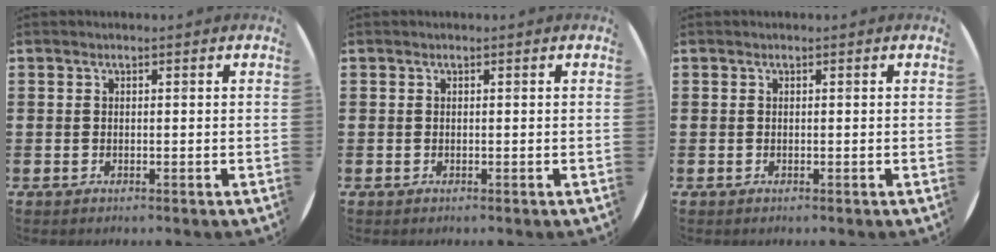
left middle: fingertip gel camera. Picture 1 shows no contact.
{"total": 0.0}
{"total": 0.0}